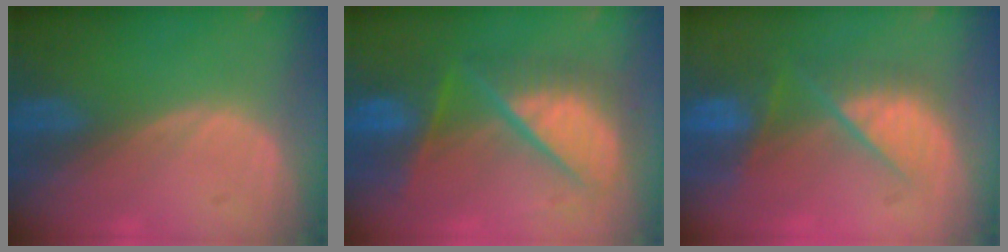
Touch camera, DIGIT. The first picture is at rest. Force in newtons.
{"total": 9.9, "press": 9.9, "slide": 1.0}
{"total": 9.4, "press": 7.9, "slide": 5.0}